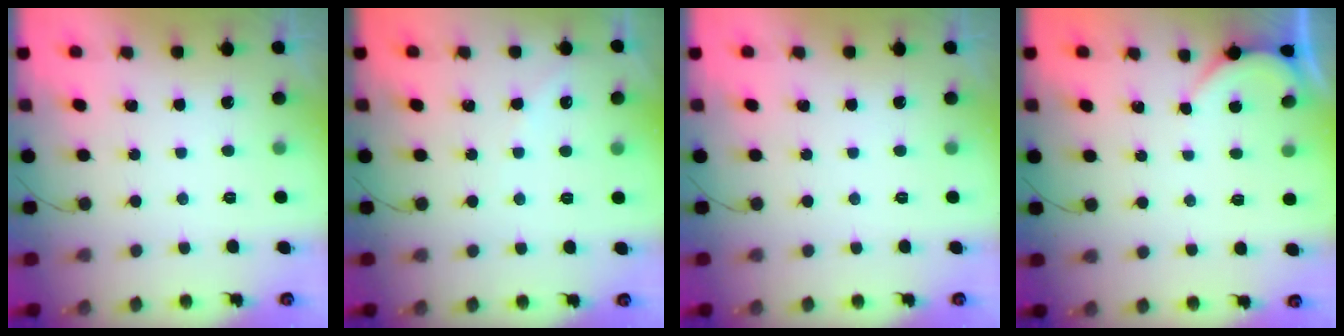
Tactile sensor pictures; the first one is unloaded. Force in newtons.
{"total": 2.2, "press": 2.2, "slide": 0.4}
{"total": 0.0}
{"total": 1.9, "press": 1.9, "slide": 0.2}